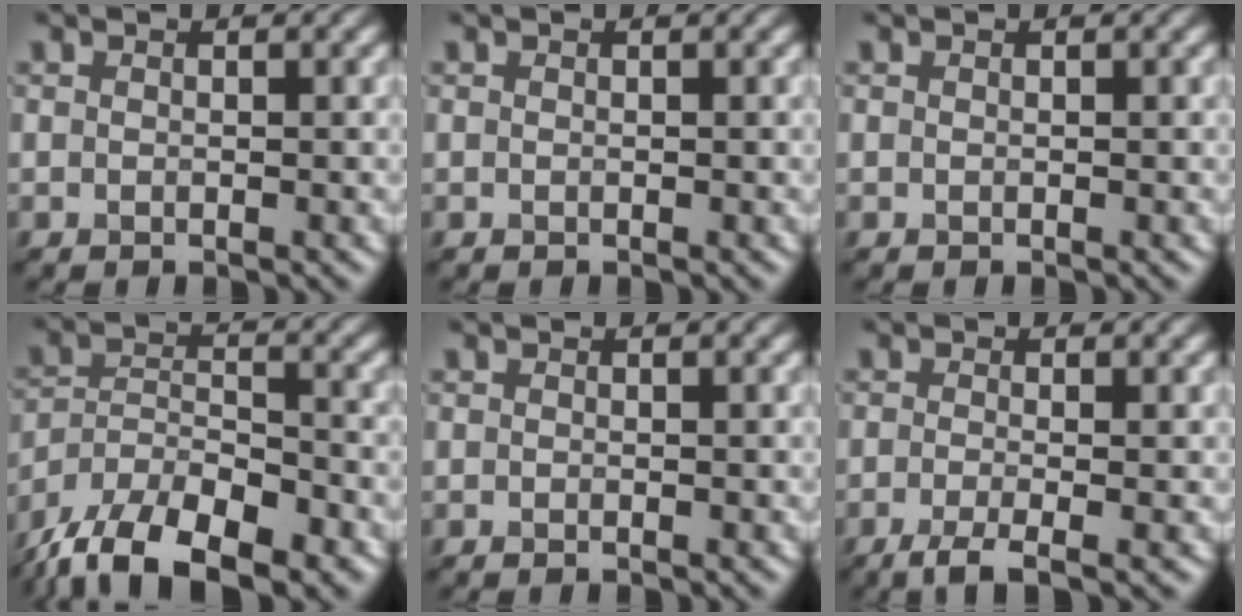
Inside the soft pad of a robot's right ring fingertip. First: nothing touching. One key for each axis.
{"total": 0.0}
{"total": 0.0}
{"total": 12.2, "fx": -10.4, "fy": 3.9, "fz": 4.9, "tx": -0.112, "ty": -0.012, "tz": -0.141}
{"total": 0.0}
{"total": 2.8, "fx": -2.4, "fy": -0.5, "fz": 1.4, "tx": -0.059, "ty": -0.009, "tz": -0.024}